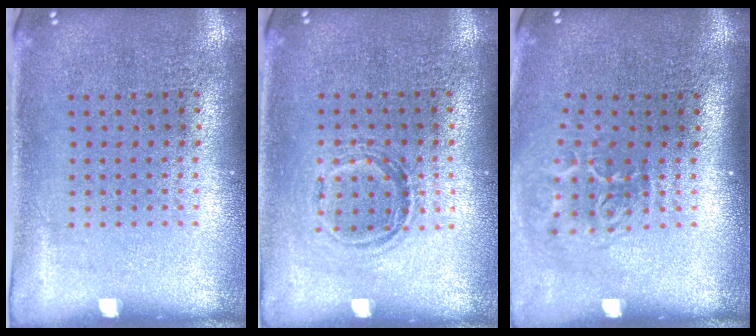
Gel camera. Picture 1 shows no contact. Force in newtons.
{"total": 1.1, "press": 0.9, "slide": 0.6}
{"total": 1.9, "press": 1.2, "slide": 1.5}